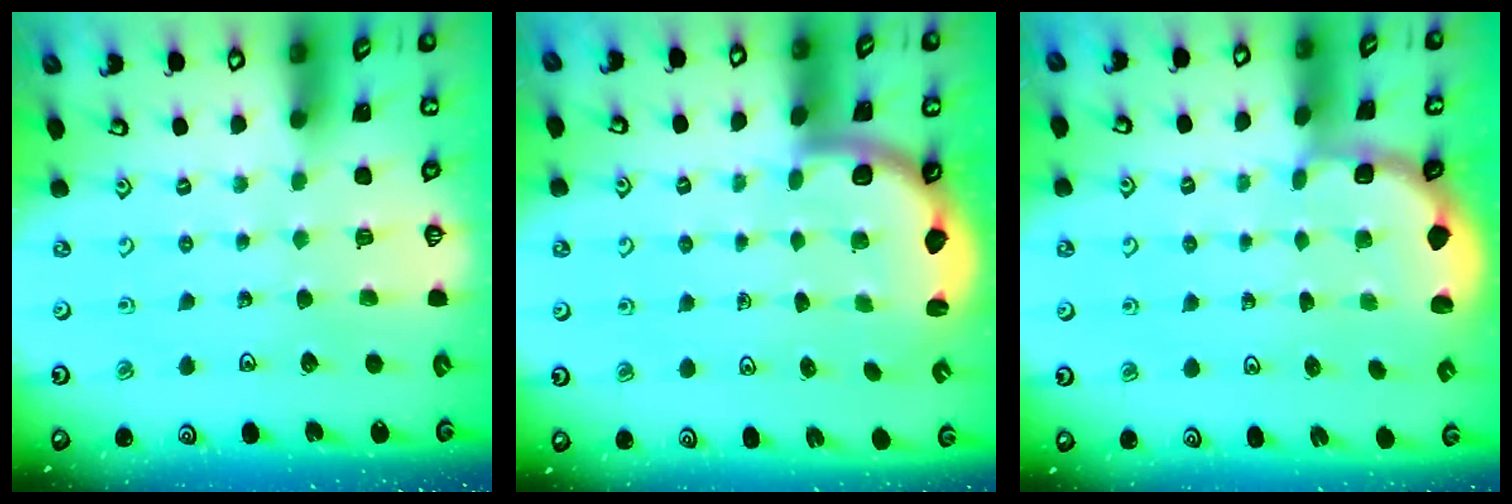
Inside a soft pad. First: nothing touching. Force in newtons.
{"total": 2.5, "press": 2.4, "slide": 0.7}
{"total": 1.8, "press": 1.7, "slide": 0.7}